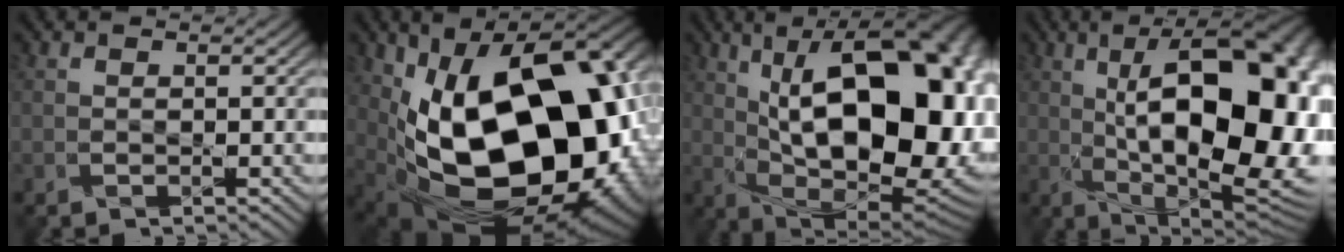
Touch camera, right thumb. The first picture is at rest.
{"total": 22.6, "force": [0.2, 14.0, 17.8], "torque": [-0.326, -0.056, 0.036]}
{"total": 22.2, "force": [3.1, 11.3, 18.8], "torque": [-0.270, 0.024, 0.038]}
{"total": 21.6, "force": [1.6, 9.7, 19.2], "torque": [-0.276, 0.022, 0.013]}